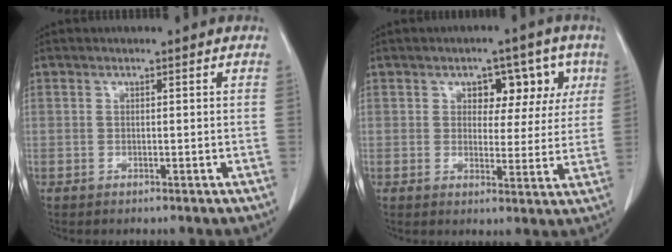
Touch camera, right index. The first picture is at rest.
{"total": 7.1, "force": [3.0, 4.6, 4.5], "torque": [-0.039, 0.022, 0.039]}